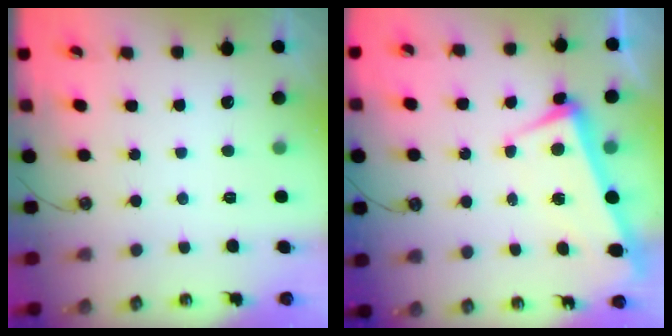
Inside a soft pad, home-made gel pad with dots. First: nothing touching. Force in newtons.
{"total": 2.2, "press": 2.1, "slide": 0.9}